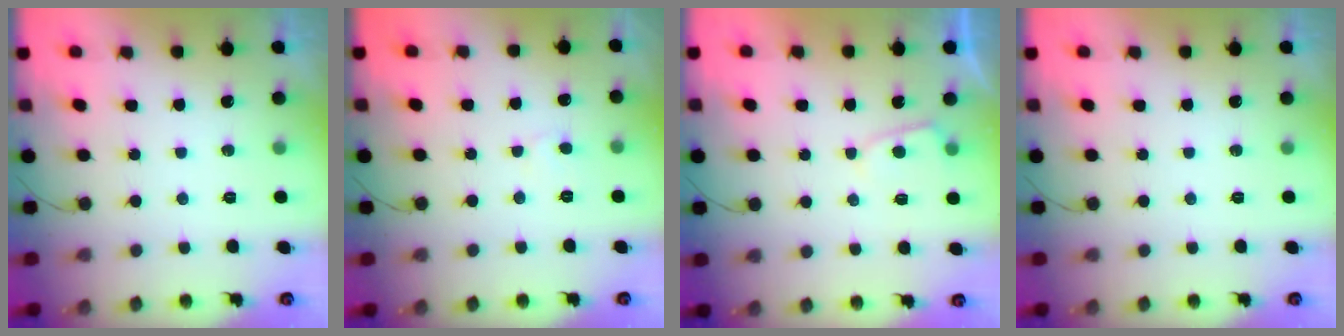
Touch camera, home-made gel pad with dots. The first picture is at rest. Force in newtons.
{"total": 3.9, "press": 3.9, "slide": 0.4}
{"total": 2.1, "press": 2.1, "slide": 0.3}
{"total": 0.0}